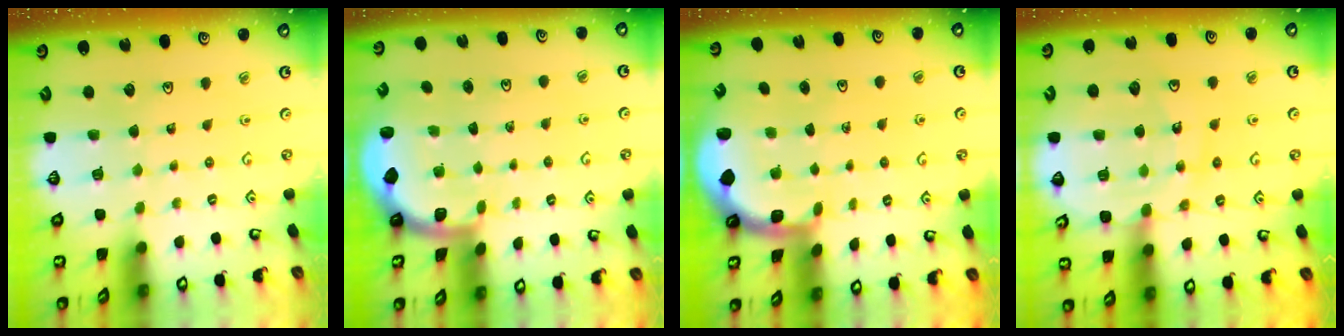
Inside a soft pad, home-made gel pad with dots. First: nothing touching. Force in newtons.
{"total": 1.9, "press": 1.8, "slide": 0.6}
{"total": 1.5, "press": 1.5, "slide": 0.2}
{"total": 13.2, "press": 12.9, "slide": 2.7}